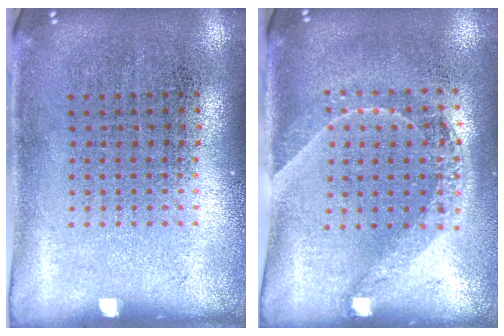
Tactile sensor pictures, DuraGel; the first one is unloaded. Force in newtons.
{"total": 1.5, "press": 1.2, "slide": 0.9}